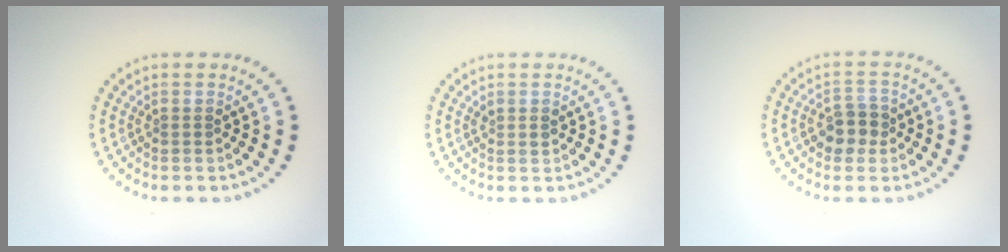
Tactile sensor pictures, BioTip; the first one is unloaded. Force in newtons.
{"total": 0.8, "press": 0.7, "slide": 0.3}
{"total": 2.7, "press": 2.6, "slide": 0.7}